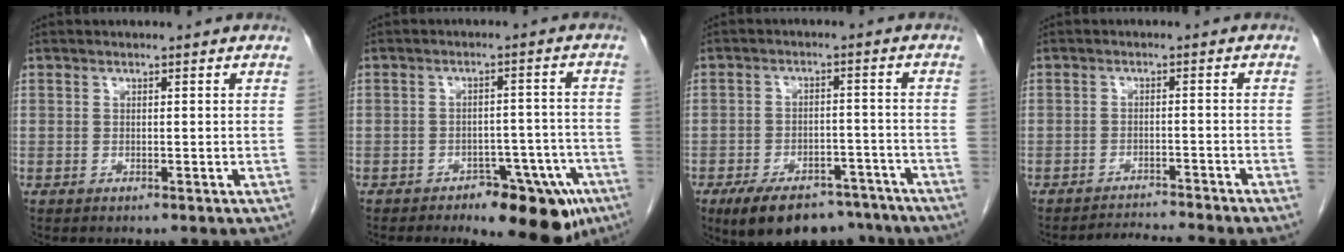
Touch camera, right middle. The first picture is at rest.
{"total": 11.9, "force": [-7.8, 4.9, 7.4], "torque": [-0.061, 0.015, -0.105]}
{"total": 13.5, "force": [-10.2, 6.4, 6.2], "torque": [-0.095, 0.012, -0.150]}
{"total": 4.8, "force": [-4.4, -1.9, 0.7], "torque": [-0.010, -0.006, -0.068]}